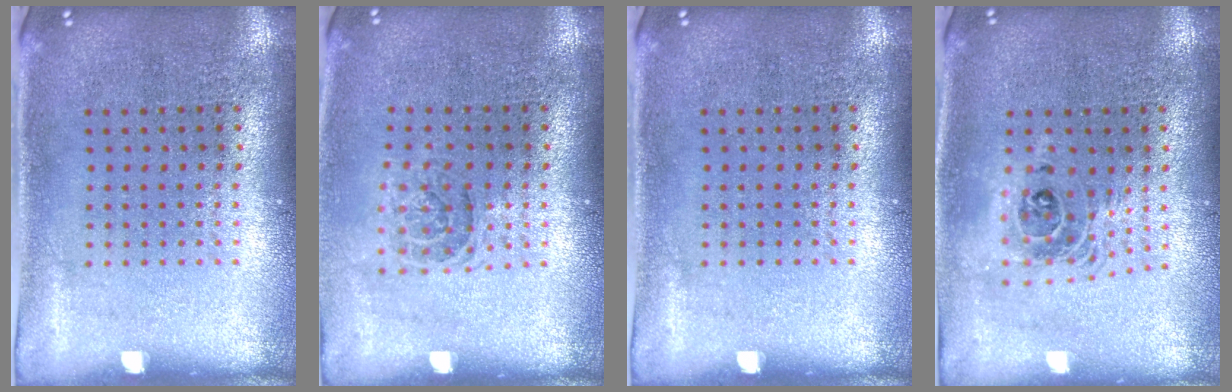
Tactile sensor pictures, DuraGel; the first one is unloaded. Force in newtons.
{"total": 1.2, "press": 1.0, "slide": 0.6}
{"total": 0.0}
{"total": 1.7, "press": 1.4, "slide": 0.9}